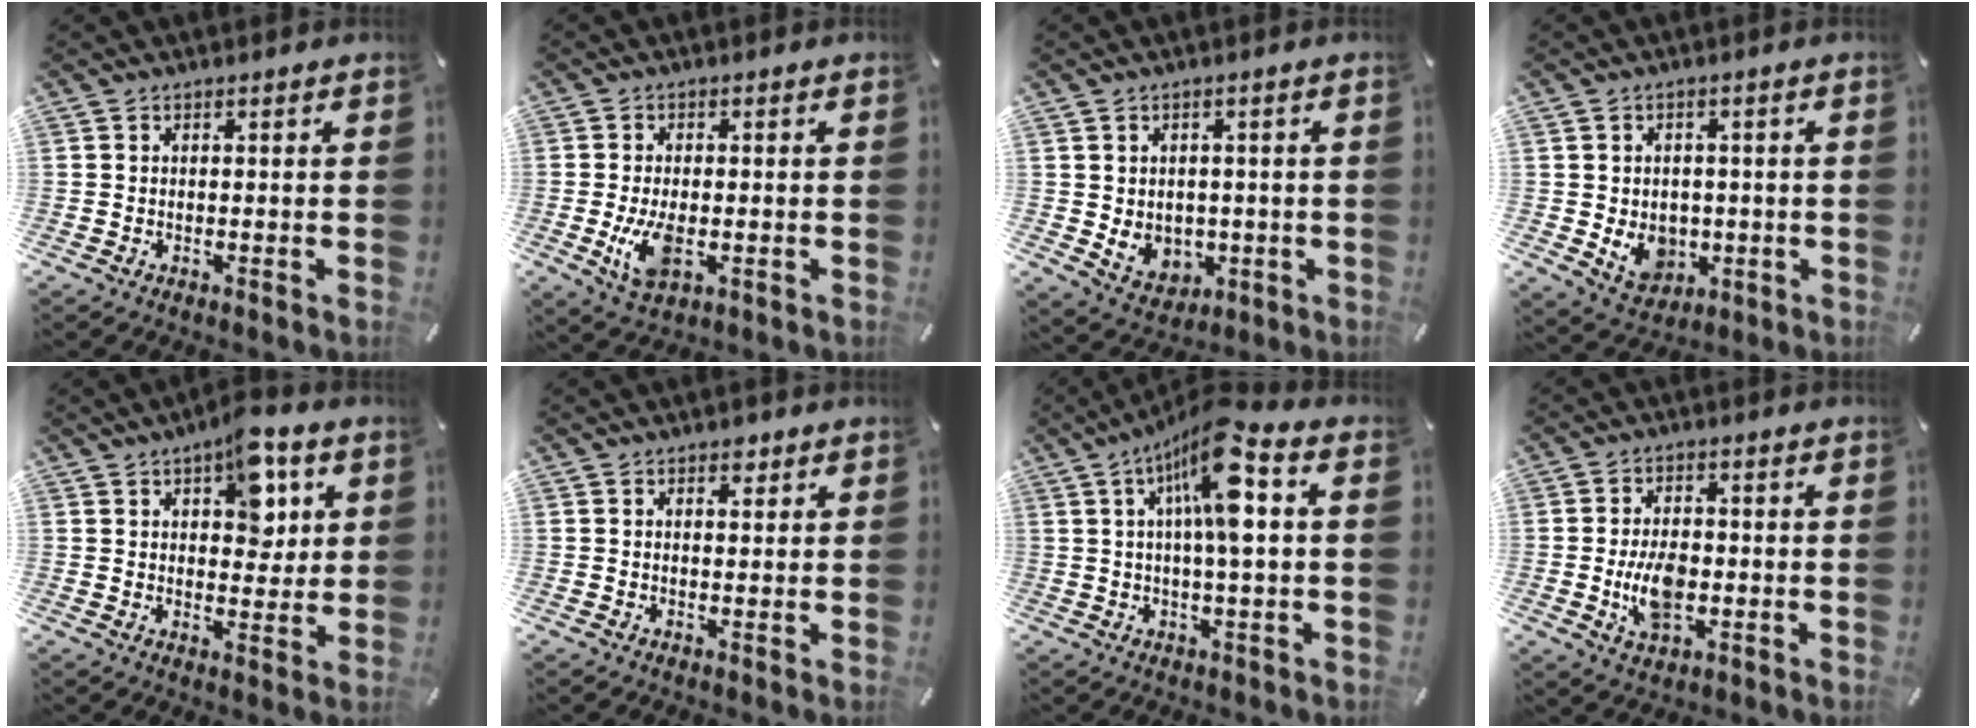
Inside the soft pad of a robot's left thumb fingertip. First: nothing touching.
{"total": 7.5, "force": [-1.4, 4.2, 6.0], "torque": [-0.130, -0.009, -0.026]}
{"total": 5.7, "force": [0.0, 5.3, 2.0], "torque": [-0.033, -0.008, 0.000]}
{"total": 7.3, "force": [-1.1, 6.4, 3.3], "torque": [-0.058, 0.002, -0.017]}
{"total": 10.2, "force": [4.9, 5.7, 6.9], "torque": [-0.073, -0.022, 0.079]}
{"total": 2.0, "force": [1.1, 1.4, 1.0], "torque": [-0.005, -0.003, 0.016]}
{"total": 14.2, "force": [4.0, 3.2, 13.2], "torque": [-0.244, -0.007, 0.060]}
{"total": 8.6, "force": [-1.4, 5.4, 6.6], "torque": [-0.127, -0.004, -0.027]}